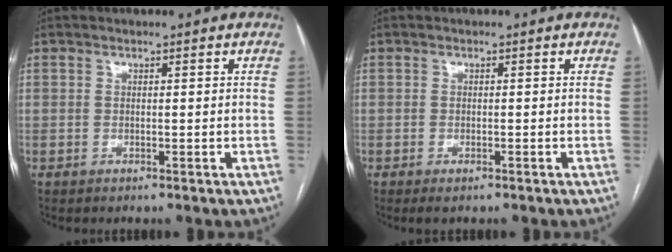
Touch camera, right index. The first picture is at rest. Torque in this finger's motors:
{"motor_torque": [0.30, 0.01, 0.13, 0.02]}